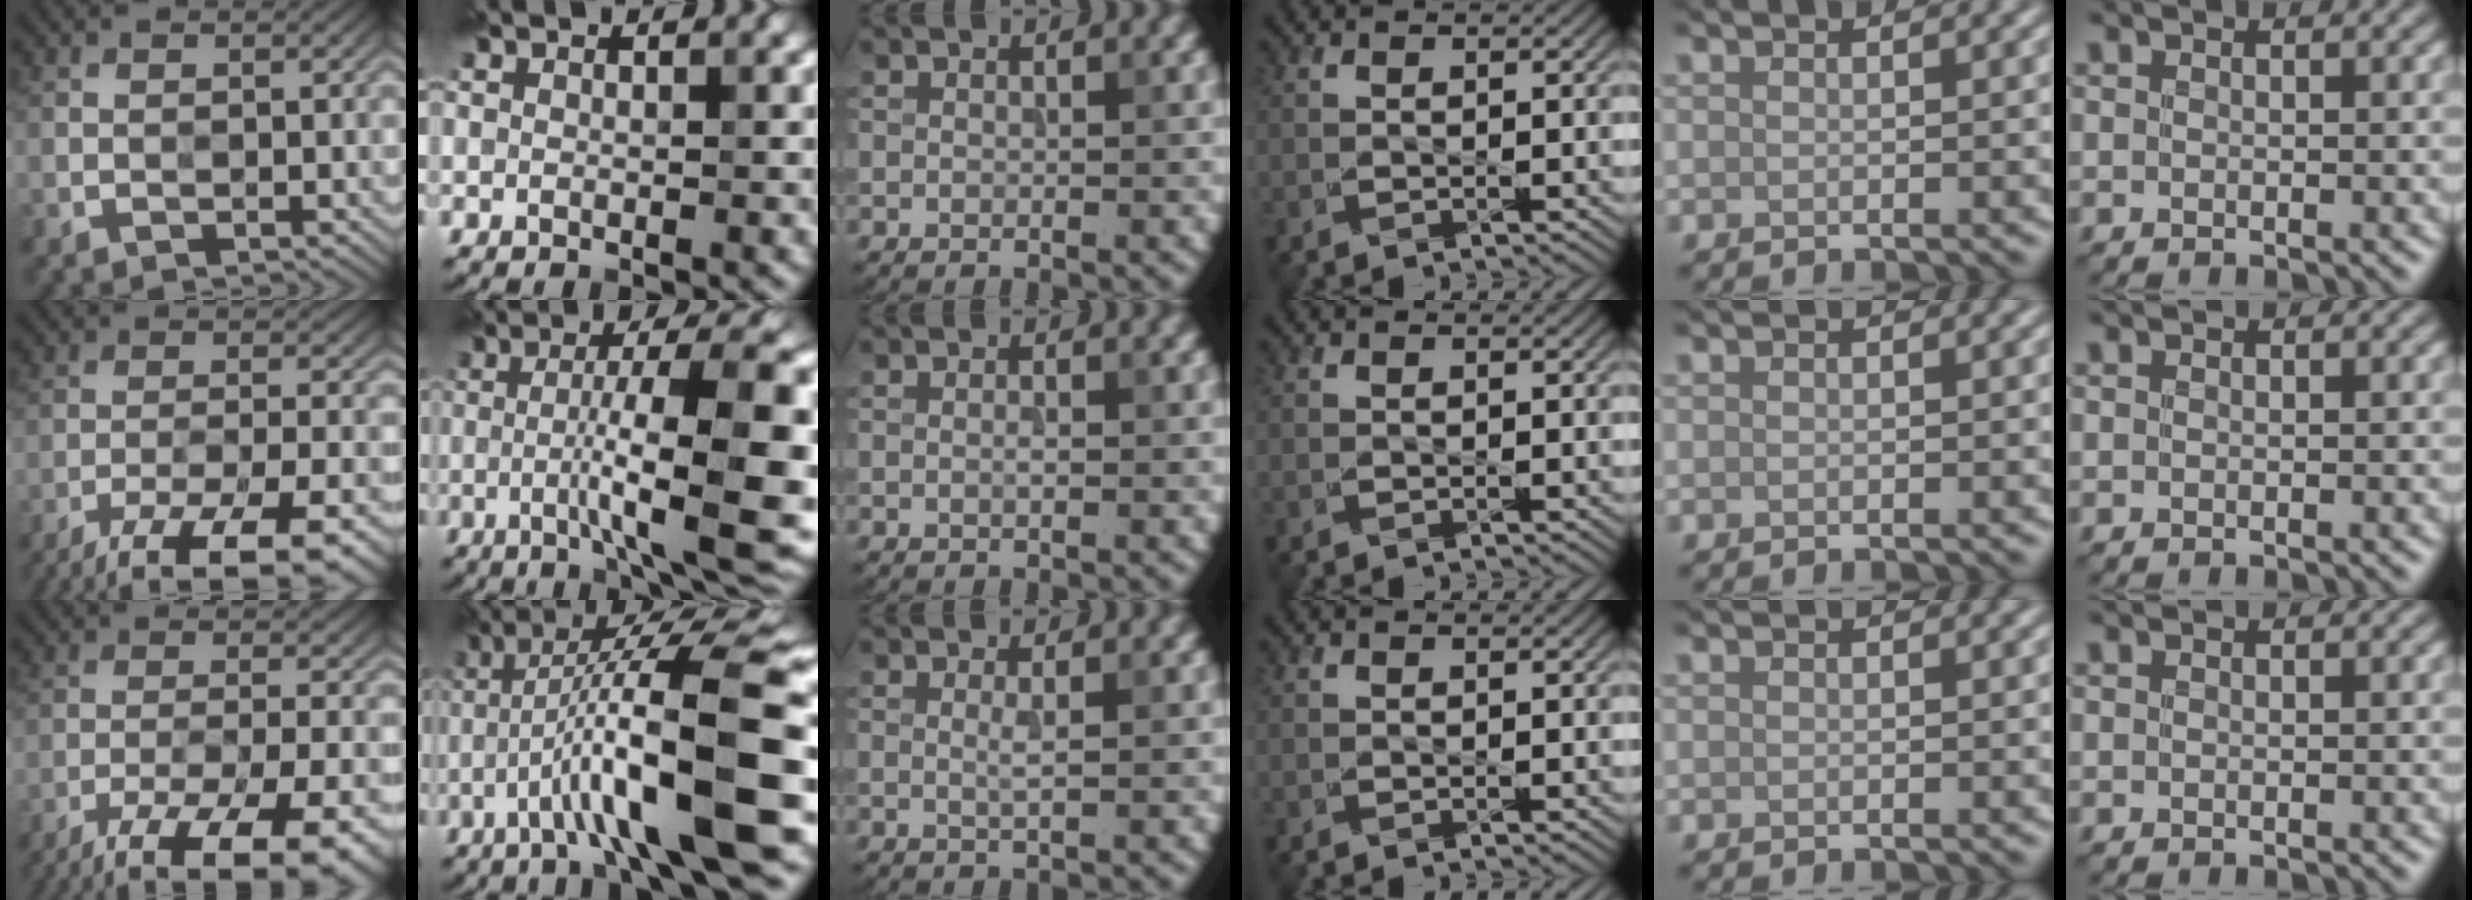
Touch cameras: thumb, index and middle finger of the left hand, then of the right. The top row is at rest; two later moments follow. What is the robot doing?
{"motion": "wipe", "object": "measuring cup"}